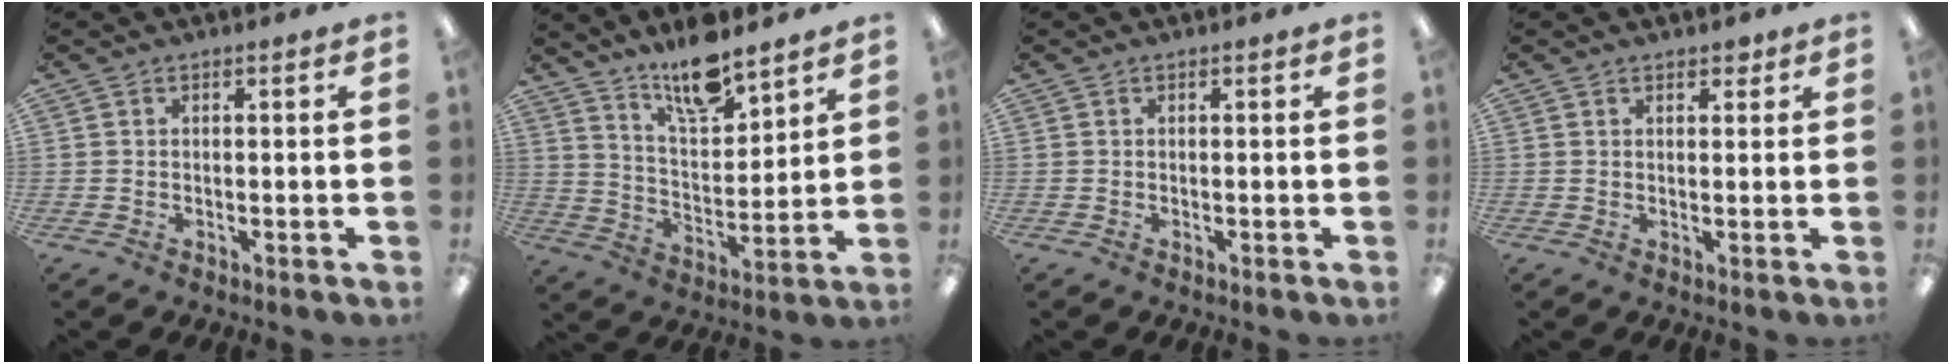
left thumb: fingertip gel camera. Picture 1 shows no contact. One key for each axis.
{"total": 12.8, "fx": 10.9, "fy": 3.8, "fz": 5.4, "tx": -0.088, "ty": -0.074, "tz": 0.196}
{"total": 0.0}
{"total": 2.3, "fx": 1.7, "fy": 1.2, "fz": 0.9, "tx": -0.003, "ty": -0.005, "tz": 0.027}